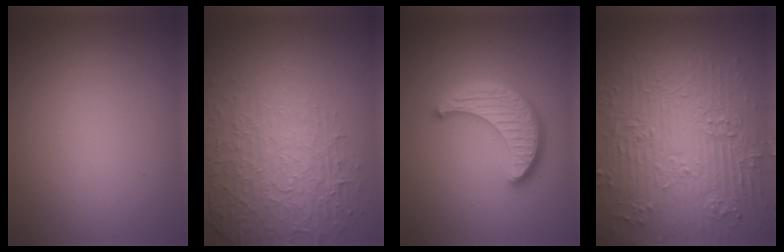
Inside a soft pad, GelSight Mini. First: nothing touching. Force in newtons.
{"total": 4.2, "press": 4.0, "slide": 1.2}
{"total": 4.7, "press": 3.9, "slide": 2.5}
{"total": 9.1, "press": 6.6, "slide": 6.3}